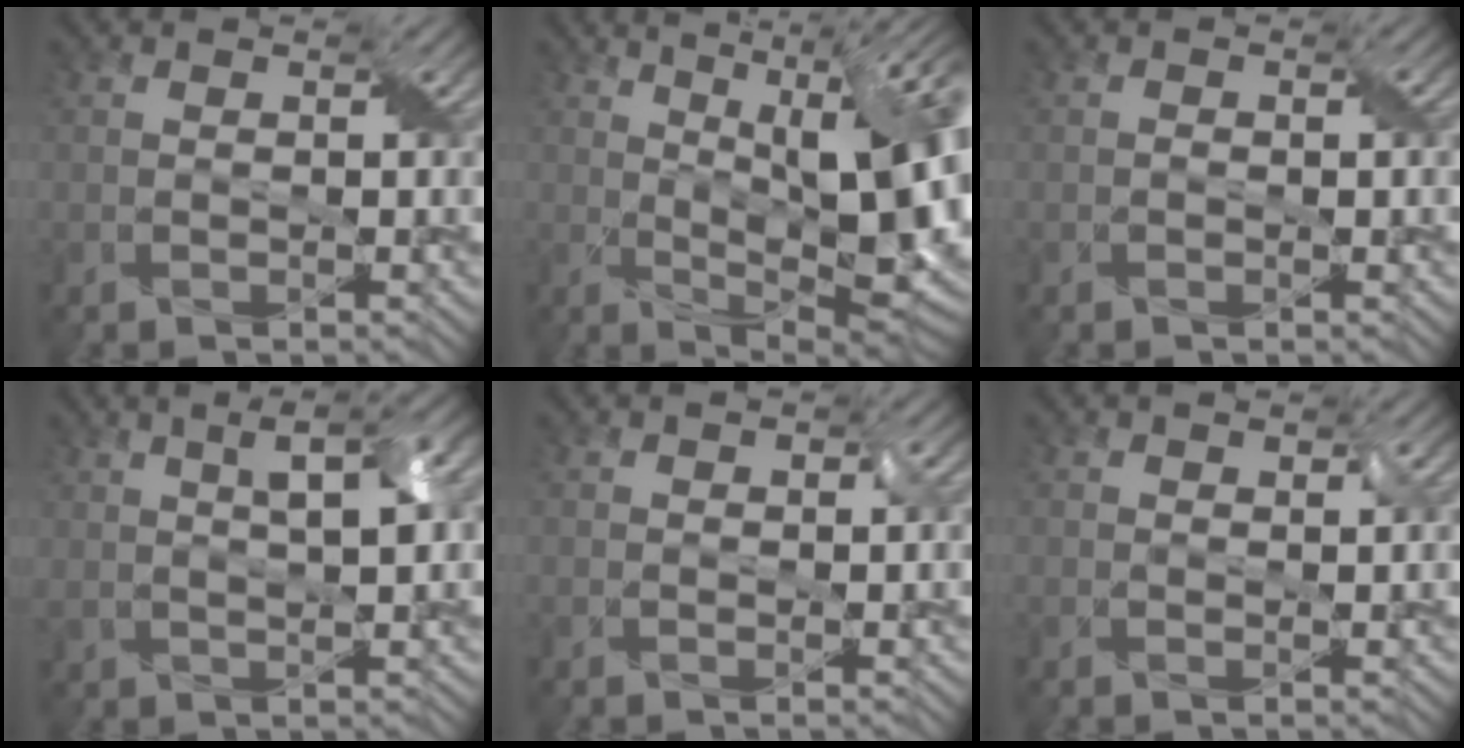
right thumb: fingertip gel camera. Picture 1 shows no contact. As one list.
[{"total": 19.6, "force": [4.1, 7.0, 17.9], "torque": [-0.251, 0.039, 0.077]}, {"total": 1.2, "force": [-0.1, 0.7, 1.0], "torque": [-0.016, 0.000, 0.000]}, {"total": 7.2, "force": [2.3, 2.1, 6.4], "torque": [-0.104, 0.019, 0.032]}, {"total": 1.5, "force": [0.3, 0.9, 1.2], "torque": [-0.020, -0.001, 0.007]}, {"total": 1.3, "force": [0.5, 0.7, 1.0], "torque": [-0.019, -0.001, 0.012]}]